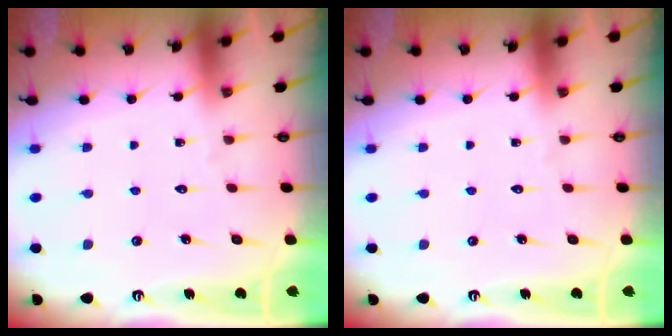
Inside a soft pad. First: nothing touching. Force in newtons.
{"total": 0.0}